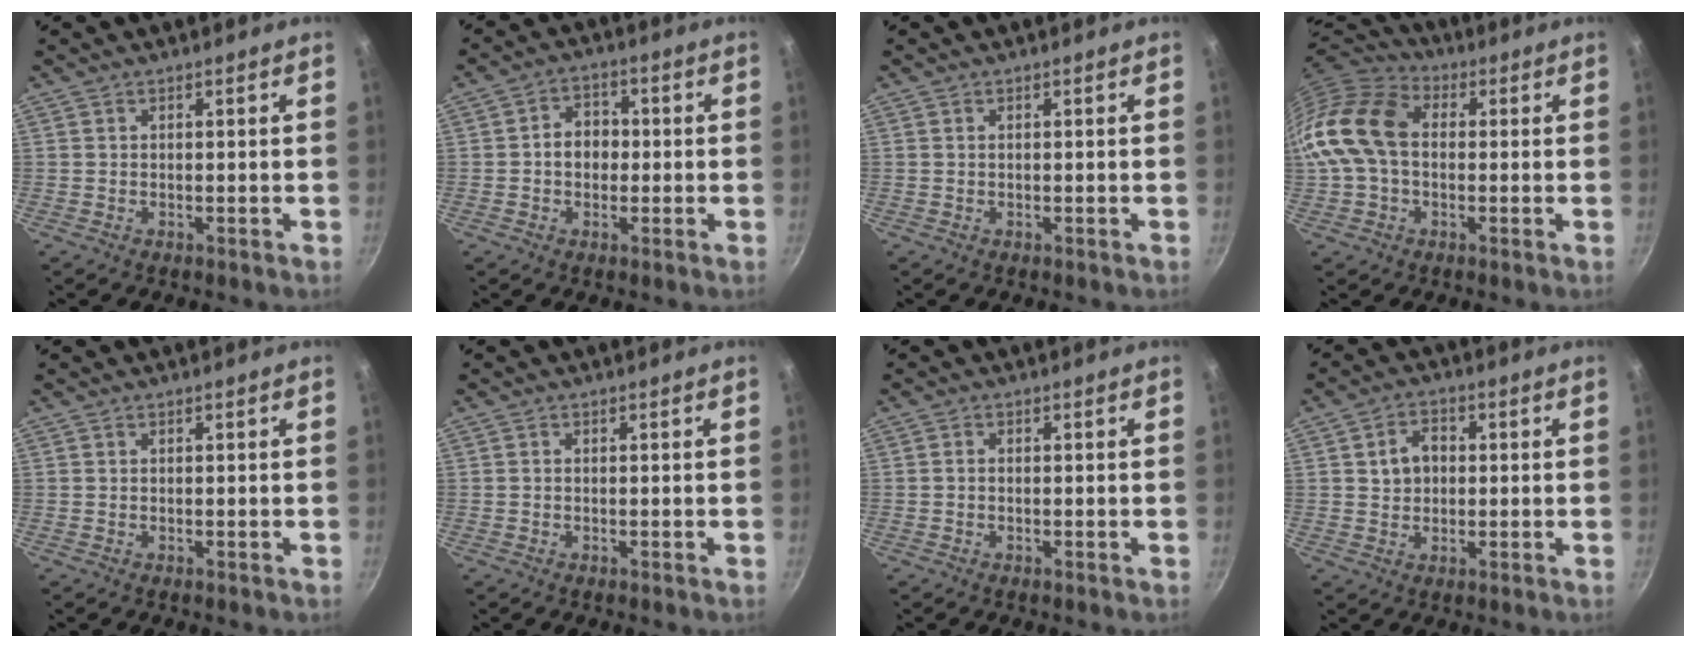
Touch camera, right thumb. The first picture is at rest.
{"total": 5.6, "force": [-0.4, 4.5, 3.3], "torque": [-0.020, 0.014, -0.010]}
{"total": 0.0}
{"total": 15.9, "force": [0.3, 11.4, 11.1], "torque": [-0.201, 0.037, -0.012]}
{"total": 0.0}
{"total": 0.0}
{"total": 0.7, "force": [-0.2, 0.5, 0.4], "torque": [-0.008, 0.005, -0.005]}
{"total": 5.5, "force": [0.7, 4.4, 3.2], "torque": [-0.030, 0.010, 0.009]}